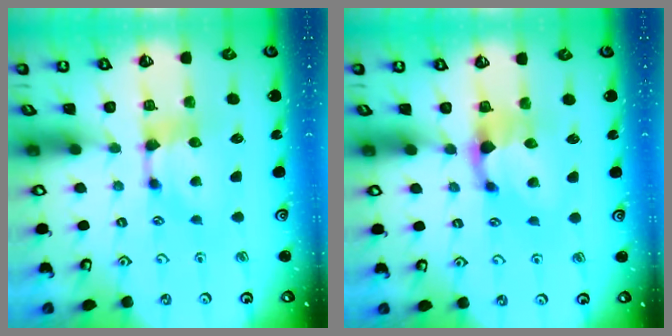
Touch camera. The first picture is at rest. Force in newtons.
{"total": 1.4, "press": 0.8, "slide": 1.2}